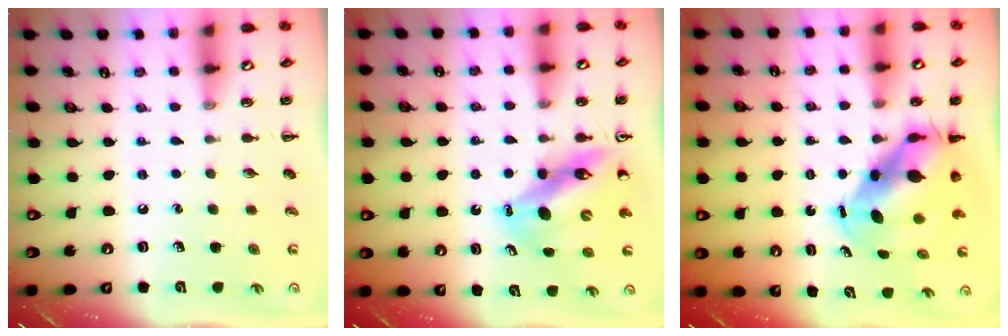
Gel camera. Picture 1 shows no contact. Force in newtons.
{"total": 11.8, "press": 11.2, "slide": 3.8}
{"total": 8.2, "press": 8.0, "slide": 1.9}